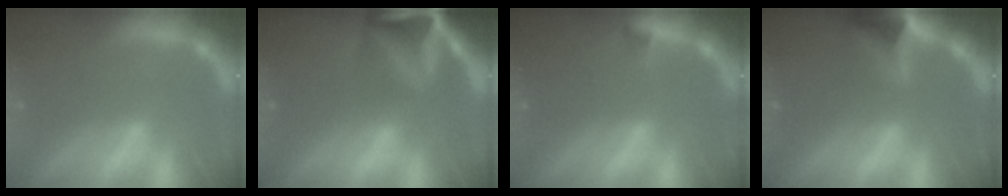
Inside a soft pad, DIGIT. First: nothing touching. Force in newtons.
{"total": 9.0}
{"total": 0.9}
{"total": 5.9}